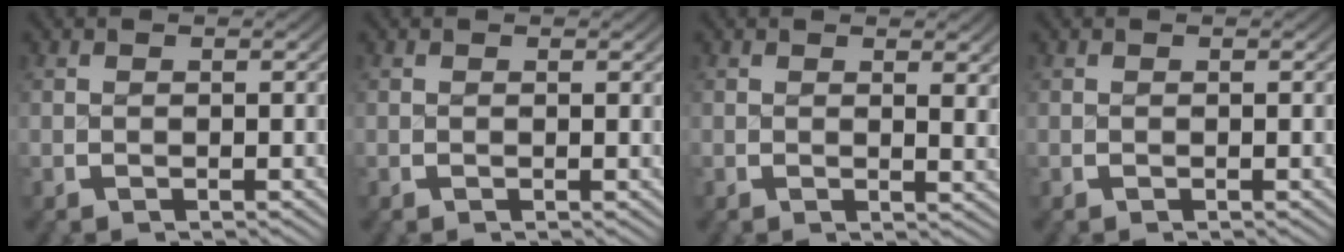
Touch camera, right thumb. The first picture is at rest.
{"total": 0.0}
{"total": 1.7, "force": [1.0, 0.2, 1.3], "torque": [-0.014, -0.004, 0.012]}
{"total": 0.0}